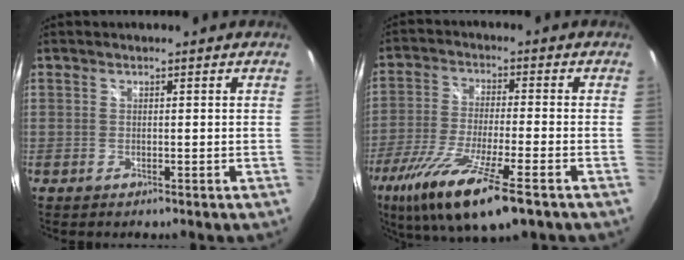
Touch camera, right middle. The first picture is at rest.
{"total": 16.7, "force": [-9.8, 2.9, 13.3], "torque": [-0.269, -0.058, -0.181]}